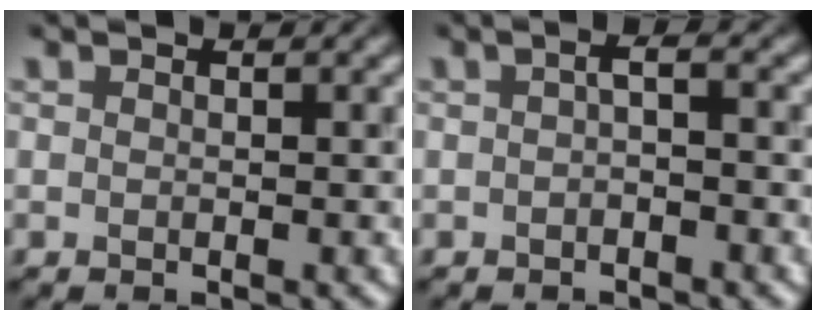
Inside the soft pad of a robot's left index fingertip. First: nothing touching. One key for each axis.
{"total": 1.1, "fx": -0.3, "fy": 0.1, "fz": 1.0, "tx": -0.018, "ty": 0.004, "tz": -0.006}